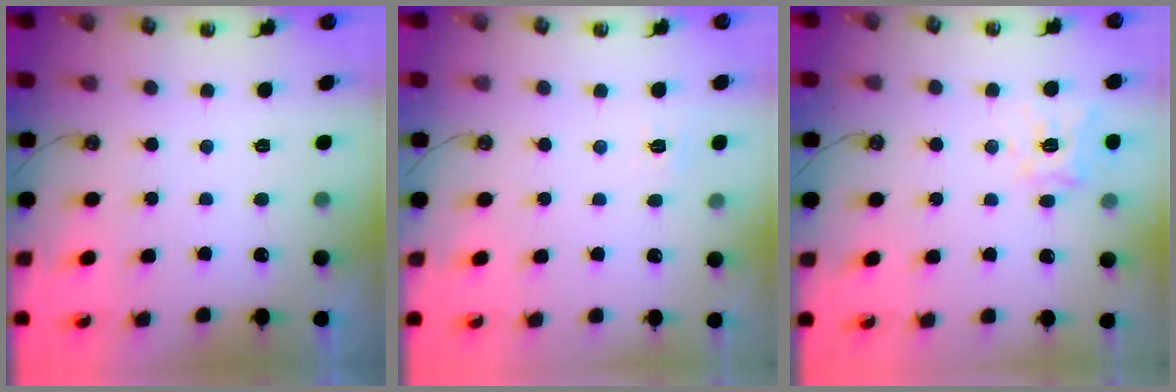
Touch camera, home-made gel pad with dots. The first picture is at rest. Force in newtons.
{"total": 5.7, "press": 5.7, "slide": 0.6}
{"total": 12.6, "press": 12.5, "slide": 1.6}